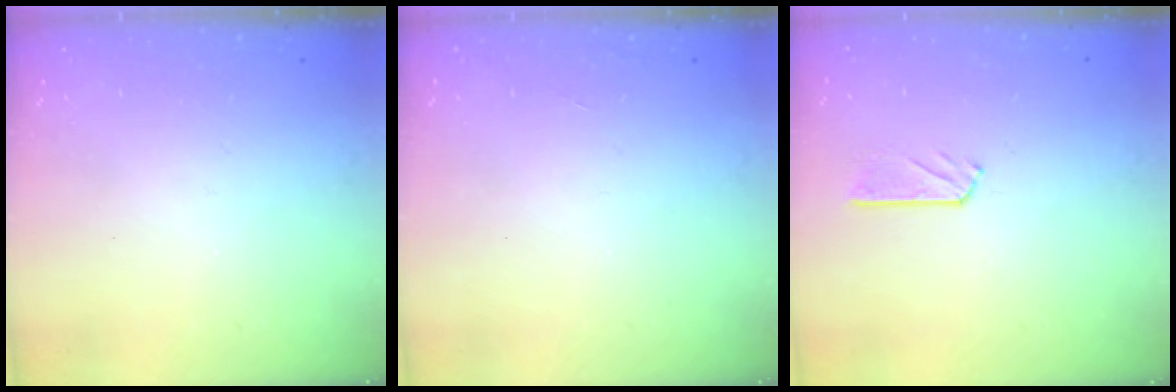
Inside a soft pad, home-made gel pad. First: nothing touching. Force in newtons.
{"total": 0.0}
{"total": 3.9, "press": 3.9, "slide": 0.4}